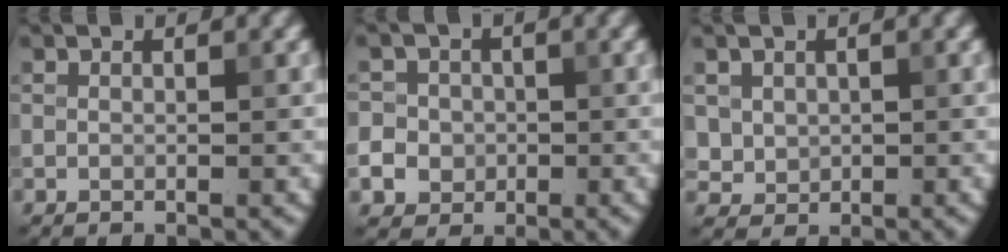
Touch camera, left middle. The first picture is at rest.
{"total": 9.4, "force": [-2.4, 8.7, 2.4], "torque": [-0.068, -0.002, -0.059]}
{"total": 2.2, "force": [0.6, 1.9, 0.7], "torque": [-0.020, -0.007, 0.029]}